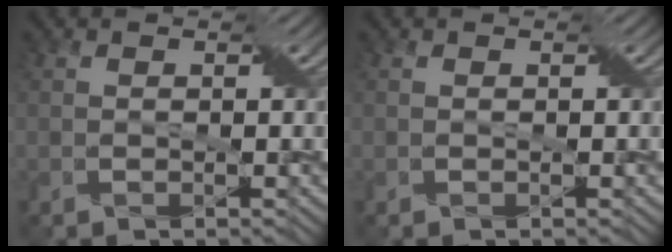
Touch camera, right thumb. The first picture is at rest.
{"total": 0.0}